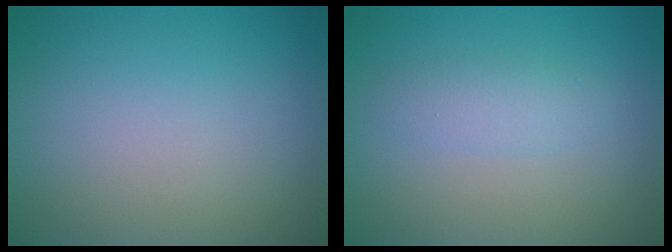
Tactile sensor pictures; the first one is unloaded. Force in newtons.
{"total": 1.9, "press": 1.9, "slide": 0.0}